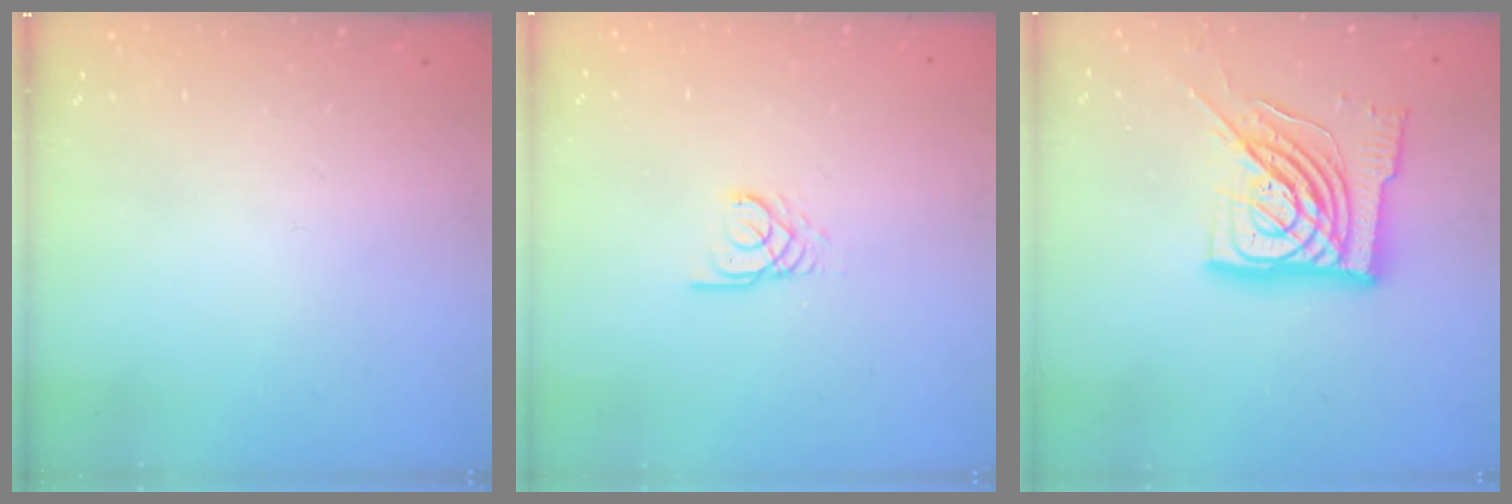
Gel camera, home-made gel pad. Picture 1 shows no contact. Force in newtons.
{"total": 2.7, "press": 2.7, "slide": 0.1}
{"total": 18.2, "press": 18.1, "slide": 1.9}